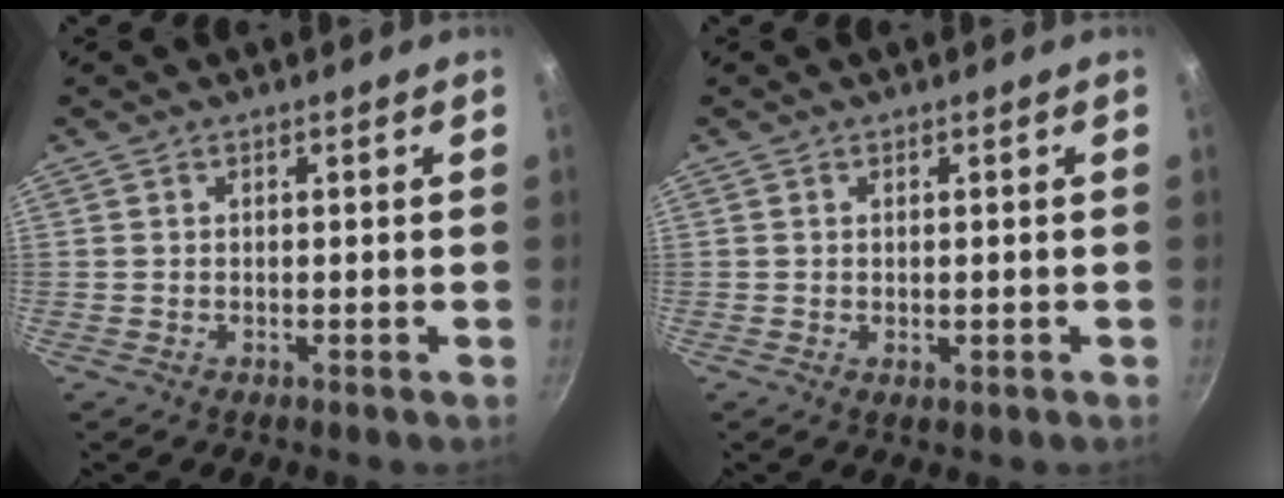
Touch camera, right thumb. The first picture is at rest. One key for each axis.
{"total": 1.1, "fx": -0.2, "fy": 0.5, "fz": 1.0, "tx": -0.014, "ty": -0.003, "tz": -0.002}